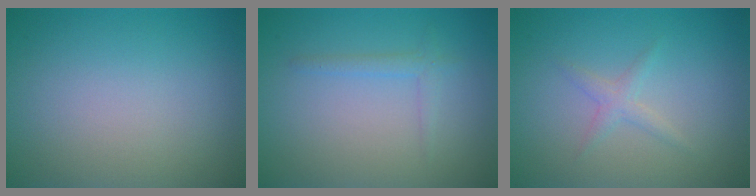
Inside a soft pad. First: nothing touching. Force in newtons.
{"total": 1.3, "press": 1.3, "slide": 0.1}
{"total": 1.8, "press": 1.8, "slide": 0.1}